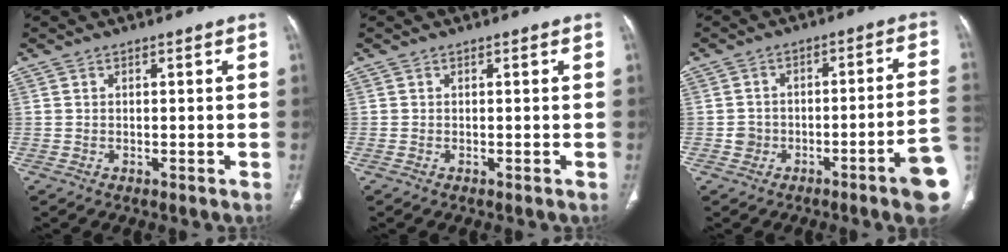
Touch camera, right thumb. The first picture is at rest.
{"total": 0.0}
{"total": 10.3, "force": [-4.6, 2.4, 8.9], "torque": [-0.111, 0.044, -0.062]}